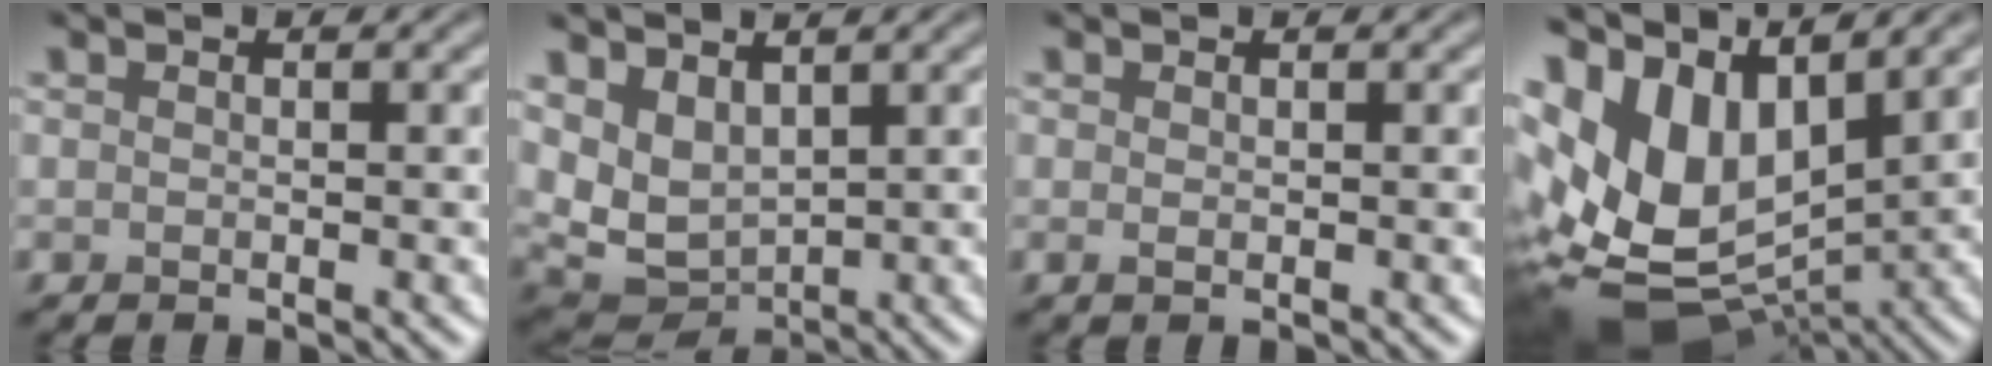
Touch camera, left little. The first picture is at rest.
{"total": 4.4, "force": [1.8, 2.8, 2.9], "torque": [-0.067, -0.013, 0.042]}
{"total": 0.5, "force": [0.0, 0.2, 0.5], "torque": [-0.010, -0.001, 0.000]}
{"total": 13.7, "force": [2.8, 8.4, 10.4], "torque": [-0.187, 0.003, 0.076]}